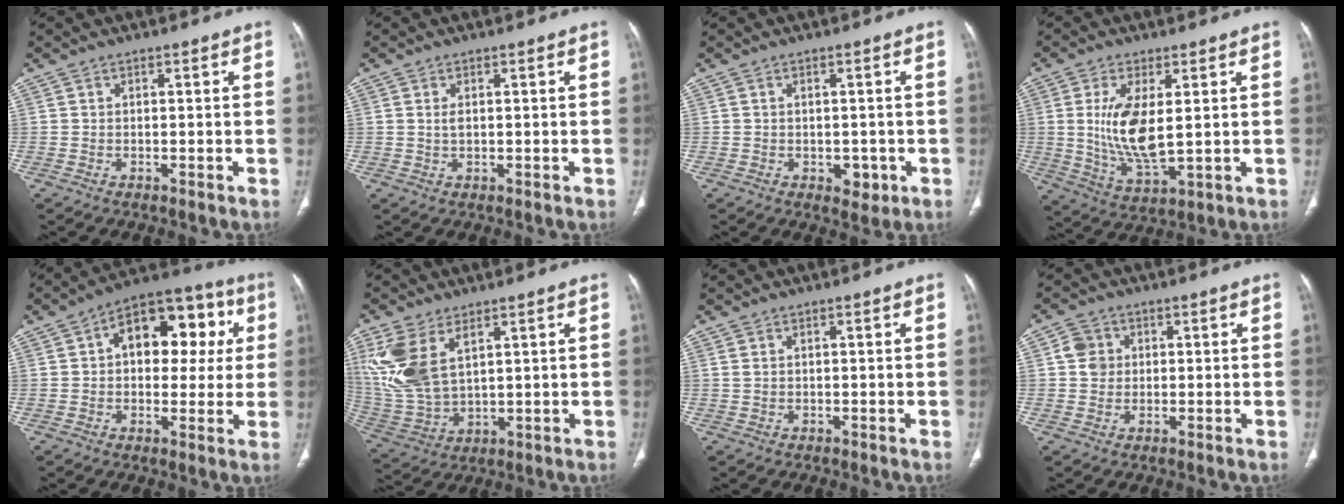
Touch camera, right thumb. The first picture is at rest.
{"total": 1.6, "force": [0.4, 0.8, 1.3], "torque": [-0.028, -0.001, 0.011]}
{"total": 3.4, "force": [-1.0, 2.3, 2.3], "torque": [-0.014, 0.002, -0.005]}
{"total": 11.4, "force": [1.5, 4.6, 10.3], "torque": [-0.208, -0.026, 0.040]}
{"total": 17.2, "force": [3.9, 10.5, 13.1], "torque": [-0.130, 0.030, 0.049]}
{"total": 13.9, "force": [5.8, 7.4, 10.2], "torque": [-0.230, -0.014, 0.137]}
{"total": 0.9, "force": [0.5, 0.5, 0.6], "torque": [-0.017, 0.009, 0.015]}
{"total": 4.2, "force": [0.8, 3.8, 1.7], "torque": [-0.015, 0.003, 0.012]}